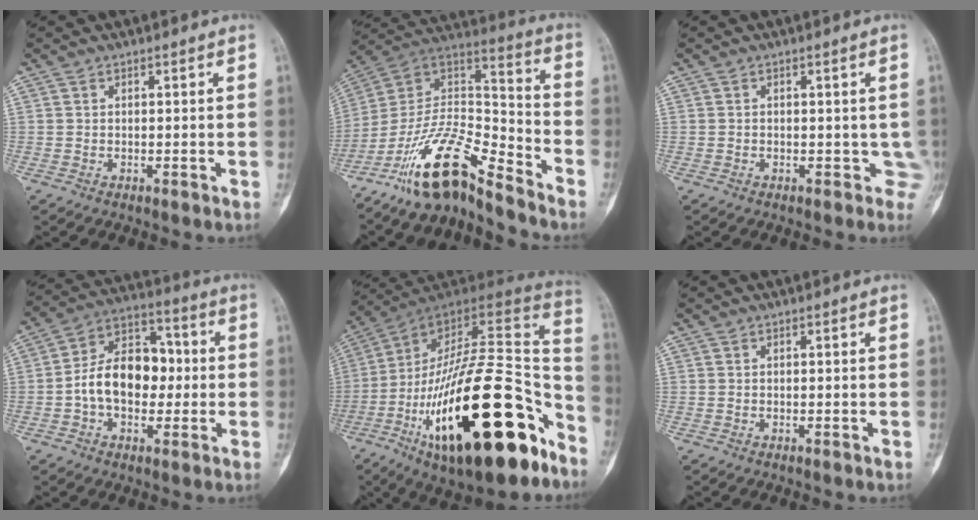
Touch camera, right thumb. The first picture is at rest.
{"total": 16.7, "force": [-13.0, 4.3, 9.5], "torque": [-0.161, 0.103, -0.243]}
{"total": 2.2, "force": [-0.4, 1.8, 1.2], "torque": [0.008, 0.003, -0.006]}
{"total": 14.1, "force": [-1.0, 9.5, 10.4], "torque": [-0.149, 0.042, -0.024]}
{"total": 36.0, "force": [-15.5, 14.0, 29.4], "torque": [-0.432, 0.057, -0.244]}
{"total": 0.0}